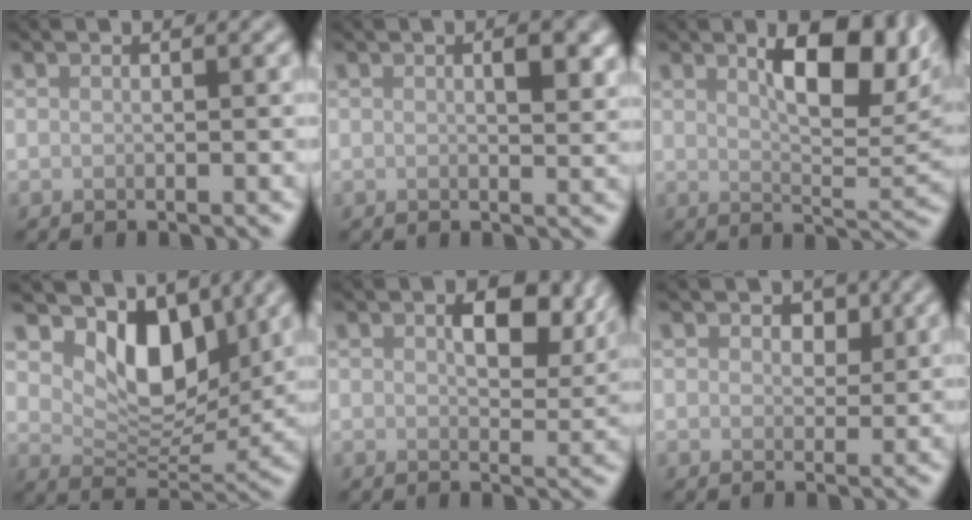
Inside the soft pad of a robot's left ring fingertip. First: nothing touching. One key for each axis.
{"total": 2.6, "fx": 0.8, "fy": 1.0, "fz": 2.2, "tx": -0.029, "ty": -0.002, "tz": 0.014}
{"total": 8.8, "fx": 3.2, "fy": 3.3, "fz": 7.5, "tx": -0.112, "ty": 0.000, "tz": 0.051}
{"total": 7.1, "fx": 3.5, "fy": 4.1, "fz": 4.6, "tx": -0.075, "ty": -0.016, "tz": 0.052}
{"total": 5.9, "fx": 2.2, "fy": 3.2, "fz": 4.4, "tx": -0.065, "ty": -0.005, "tz": 0.034}
{"total": 2.1, "fx": 1.0, "fy": 1.4, "fz": 1.1, "tx": -0.018, "ty": -0.003, "tz": 0.014}